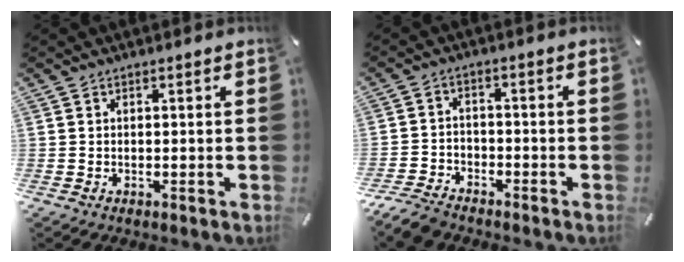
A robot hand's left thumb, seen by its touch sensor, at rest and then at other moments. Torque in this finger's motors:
{"motor_torque": [-0.29, 0.40, 0.66, 0.69, 0.02]}